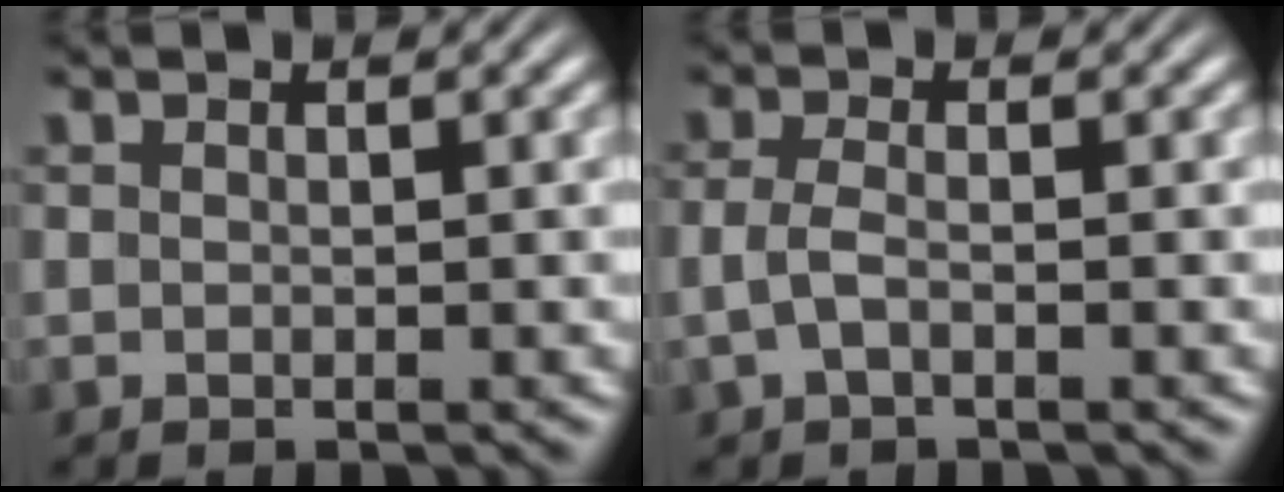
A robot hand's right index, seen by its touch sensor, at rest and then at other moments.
{"total": 2.0, "force": [-0.7, 1.0, 1.6], "torque": [-0.045, -0.011, -0.007]}